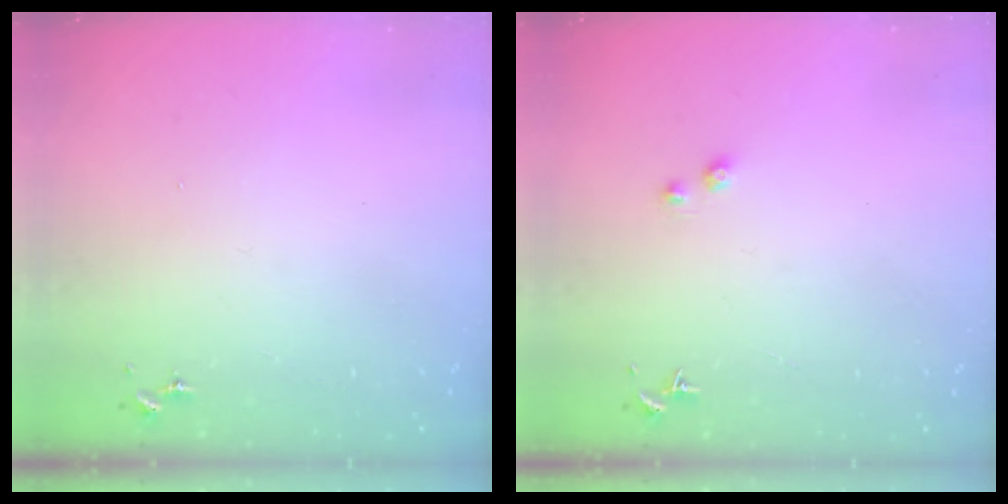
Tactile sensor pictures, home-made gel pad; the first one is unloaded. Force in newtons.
{"total": 1.0, "press": 1.0, "slide": 0.1}